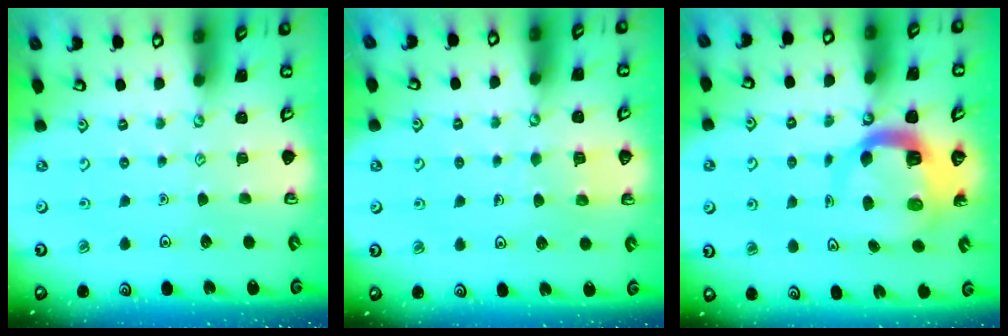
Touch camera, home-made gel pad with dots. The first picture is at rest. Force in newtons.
{"total": 3.9, "press": 3.9, "slide": 0.3}
{"total": 8.4, "press": 8.3, "slide": 0.9}